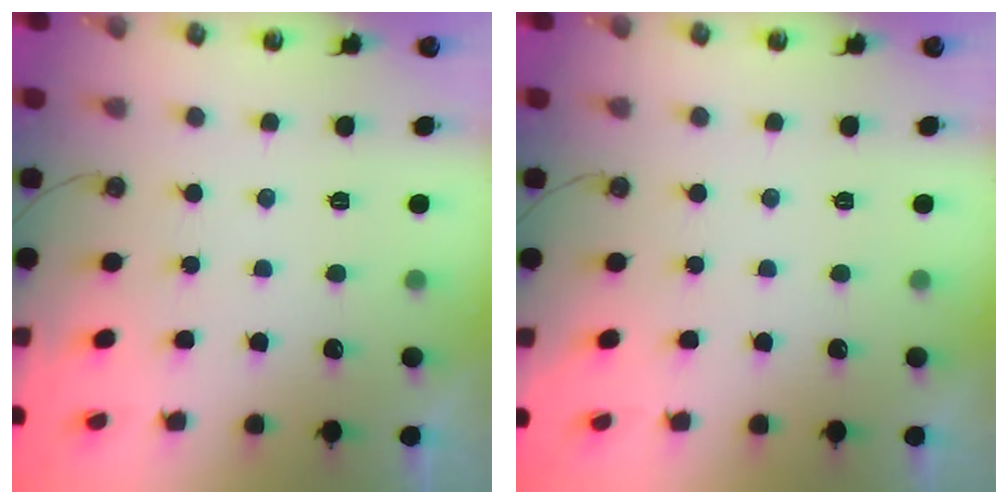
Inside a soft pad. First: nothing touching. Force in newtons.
{"total": 0.0}